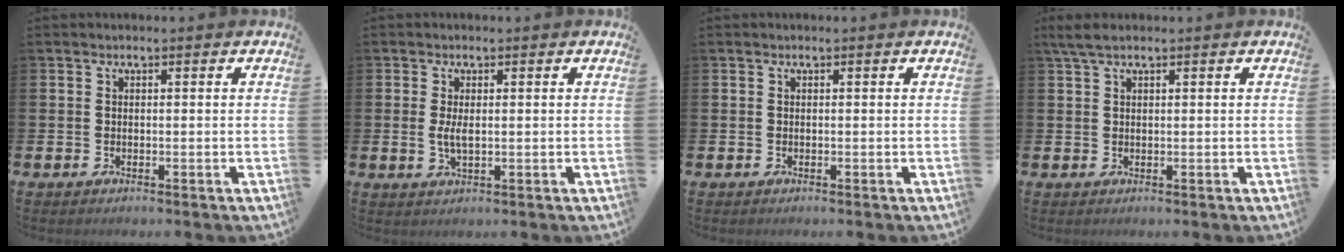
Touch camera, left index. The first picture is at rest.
{"total": 2.2, "force": [0.3, 0.8, 2.0], "torque": [-0.028, -0.002, 0.000]}
{"total": 0.0}
{"total": 2.2, "force": [1.5, 0.5, 1.6], "torque": [-0.037, 0.006, 0.027]}